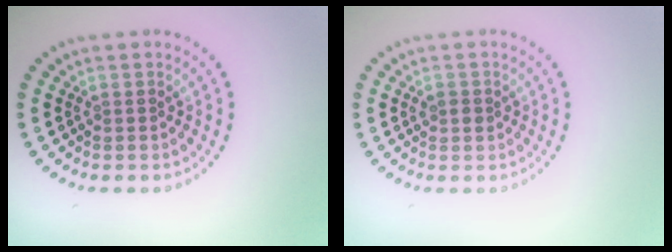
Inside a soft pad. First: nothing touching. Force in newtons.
{"total": 1.0, "press": 1.0, "slide": 0.1}